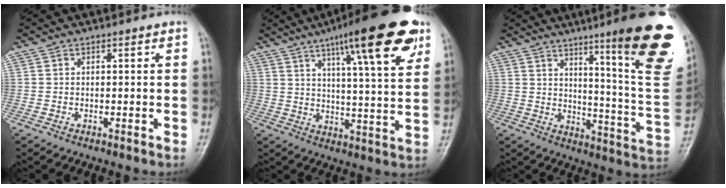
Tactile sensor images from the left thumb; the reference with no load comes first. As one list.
[{"total": 20.2, "force": [11.1, 4.0, 16.4], "torque": [-0.217, -0.028, 0.162]}, {"total": 23.0, "force": [12.5, 2.5, 19.1], "torque": [-0.219, -0.071, 0.174]}]